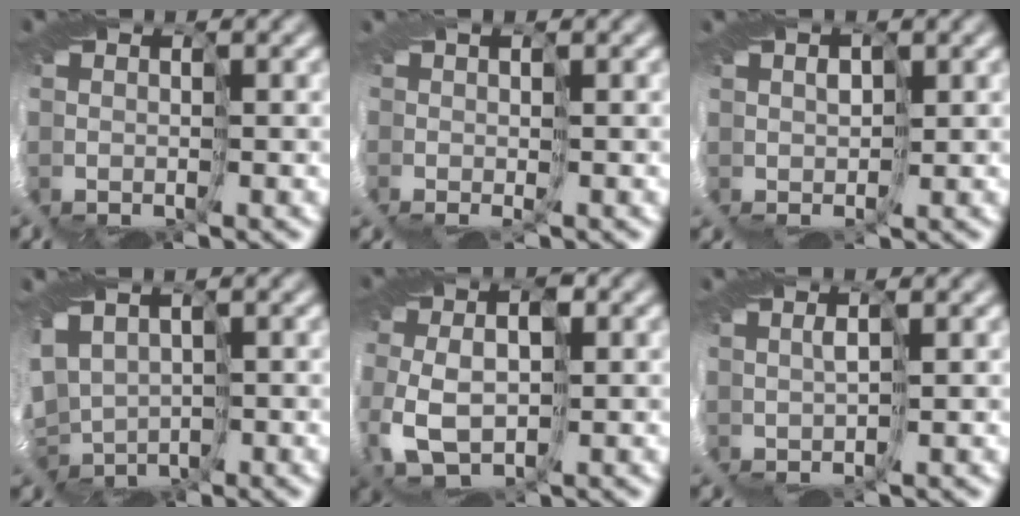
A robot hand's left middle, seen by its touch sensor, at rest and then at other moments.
{"total": 2.2, "force": [0.3, -2.1, -0.6], "torque": [0.023, 0.003, -0.017]}
{"total": 1.5, "force": [1.0, -0.7, -0.8], "torque": [0.021, 0.021, 0.002]}
{"total": 3.7, "force": [-0.7, 2.6, 2.5], "torque": [-0.040, -0.018, -0.007]}
{"total": 4.7, "force": [-0.7, 2.7, 3.8], "torque": [-0.102, -0.008, -0.010]}
{"total": 2.5, "force": [0.6, -2.3, -0.9], "torque": [0.022, 0.016, 0.000]}